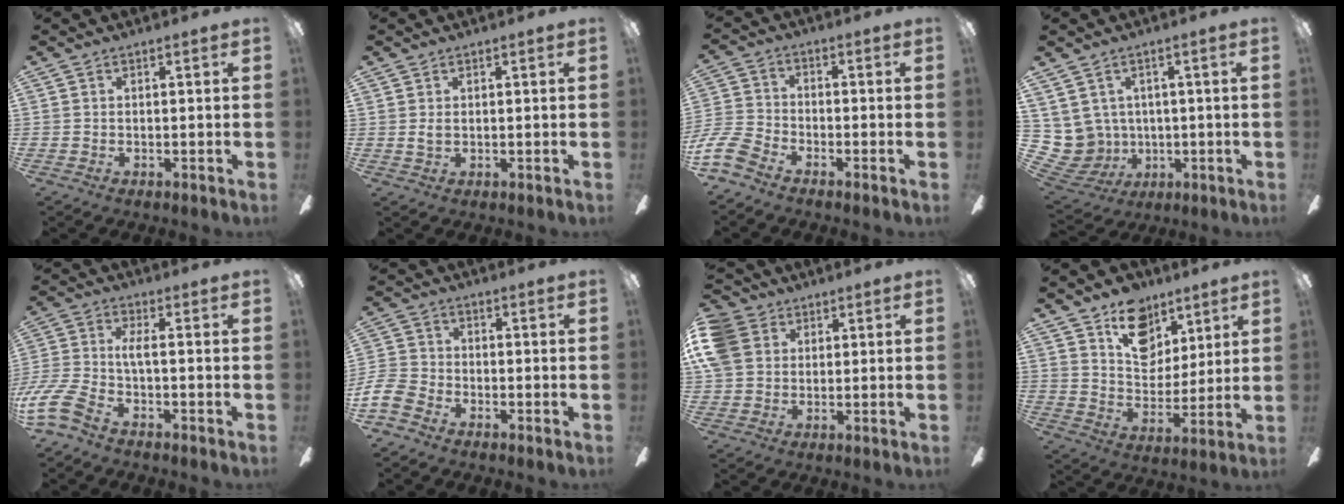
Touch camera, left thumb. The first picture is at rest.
{"total": 1.2, "force": [0.4, 0.7, 0.9], "torque": [-0.018, 0.002, 0.006]}
{"total": 8.6, "force": [-5.9, 4.5, 4.3], "torque": [-0.107, 0.022, -0.115]}
{"total": 7.2, "force": [2.9, 6.5, 0.9], "torque": [-0.071, -0.022, 0.064]}
{"total": 9.6, "force": [-4.2, 4.3, 7.6], "torque": [-0.188, -0.001, -0.089]}
{"total": 6.8, "force": [-4.2, 4.4, 3.1], "torque": [-0.081, 0.018, -0.082]}
{"total": 9.1, "force": [2.9, 7.6, 4.0], "torque": [-0.104, 0.011, 0.061]}
{"total": 14.4, "force": [9.1, 9.7, 5.6], "torque": [-0.074, -0.048, 0.168]}